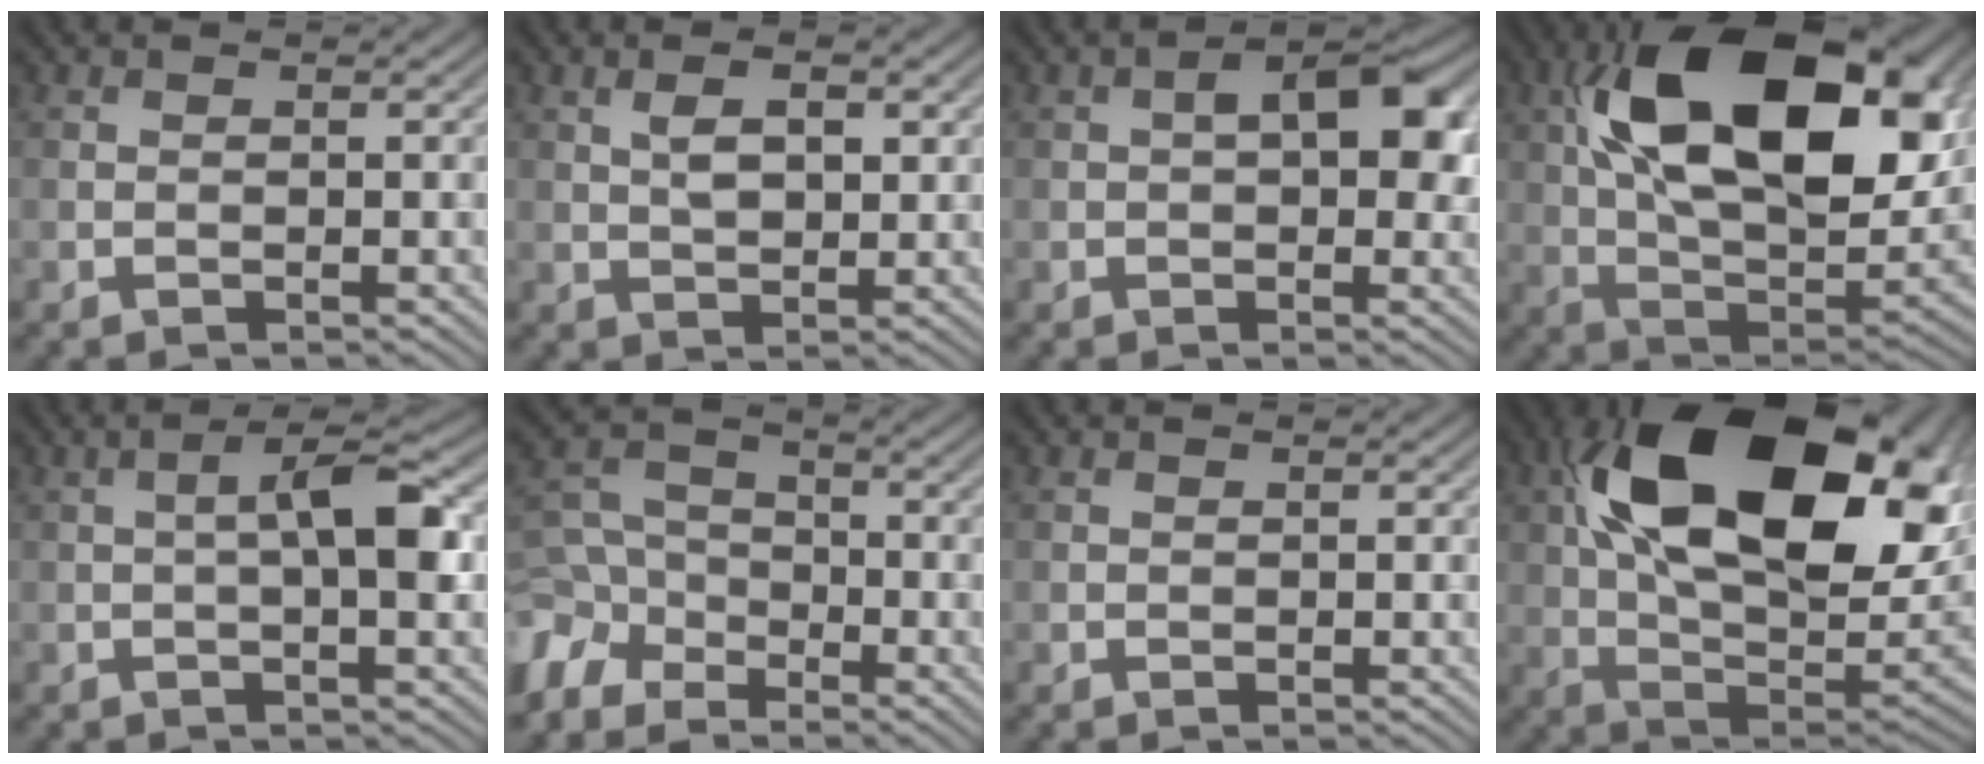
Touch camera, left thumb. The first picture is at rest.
{"total": 3.7, "force": [1.2, 1.8, 3.0], "torque": [-0.061, 0.001, 0.024]}
{"total": 6.2, "force": [0.9, 3.2, 5.3], "torque": [-0.072, 0.005, 0.011]}
{"total": 20.5, "force": [6.6, 10.9, 16.0], "torque": [-0.288, 0.015, 0.106]}
{"total": 5.2, "force": [0.2, 1.1, 5.1], "torque": [-0.084, 0.014, -0.004]}
{"total": 6.4, "force": [-4.6, 3.8, 2.1], "torque": [-0.051, -0.001, -0.112]}
{"total": 0.0}
{"total": 22.7, "force": [8.0, 12.7, 17.0], "torque": [-0.334, 0.017, 0.145]}